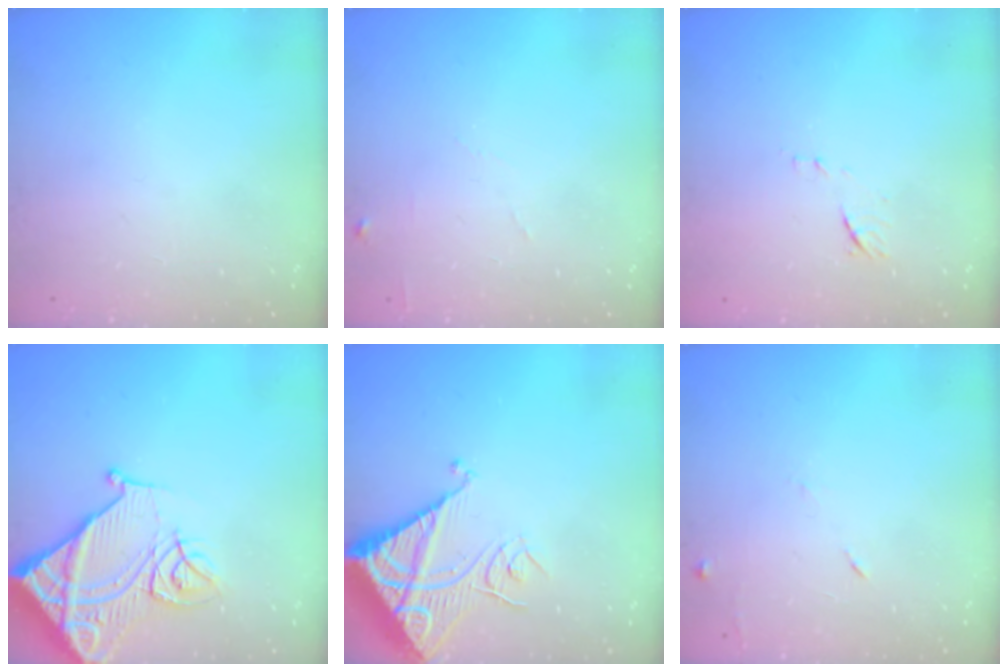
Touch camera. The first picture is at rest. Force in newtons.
{"total": 4.6, "press": 4.6, "slide": 0.6}
{"total": 7.1, "press": 7.1, "slide": 0.7}
{"total": 16.9, "press": 16.8, "slide": 2.1}
{"total": 13.1, "press": 13.0, "slide": 1.5}
{"total": 5.2, "press": 5.1, "slide": 0.6}